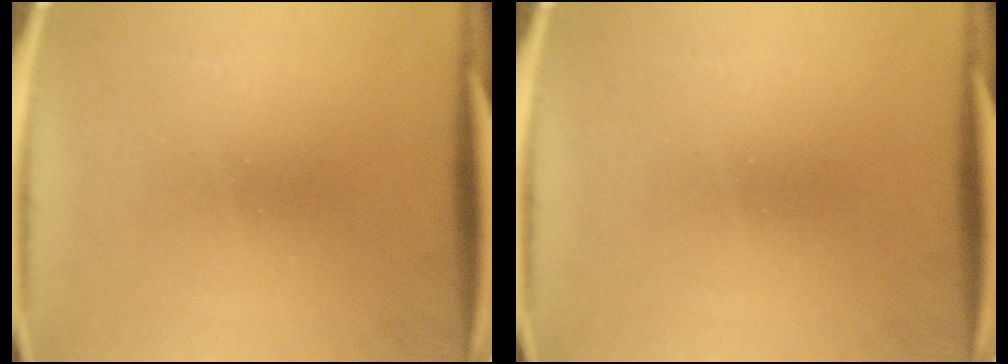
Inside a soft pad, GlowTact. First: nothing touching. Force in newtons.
{"total": 0.0}